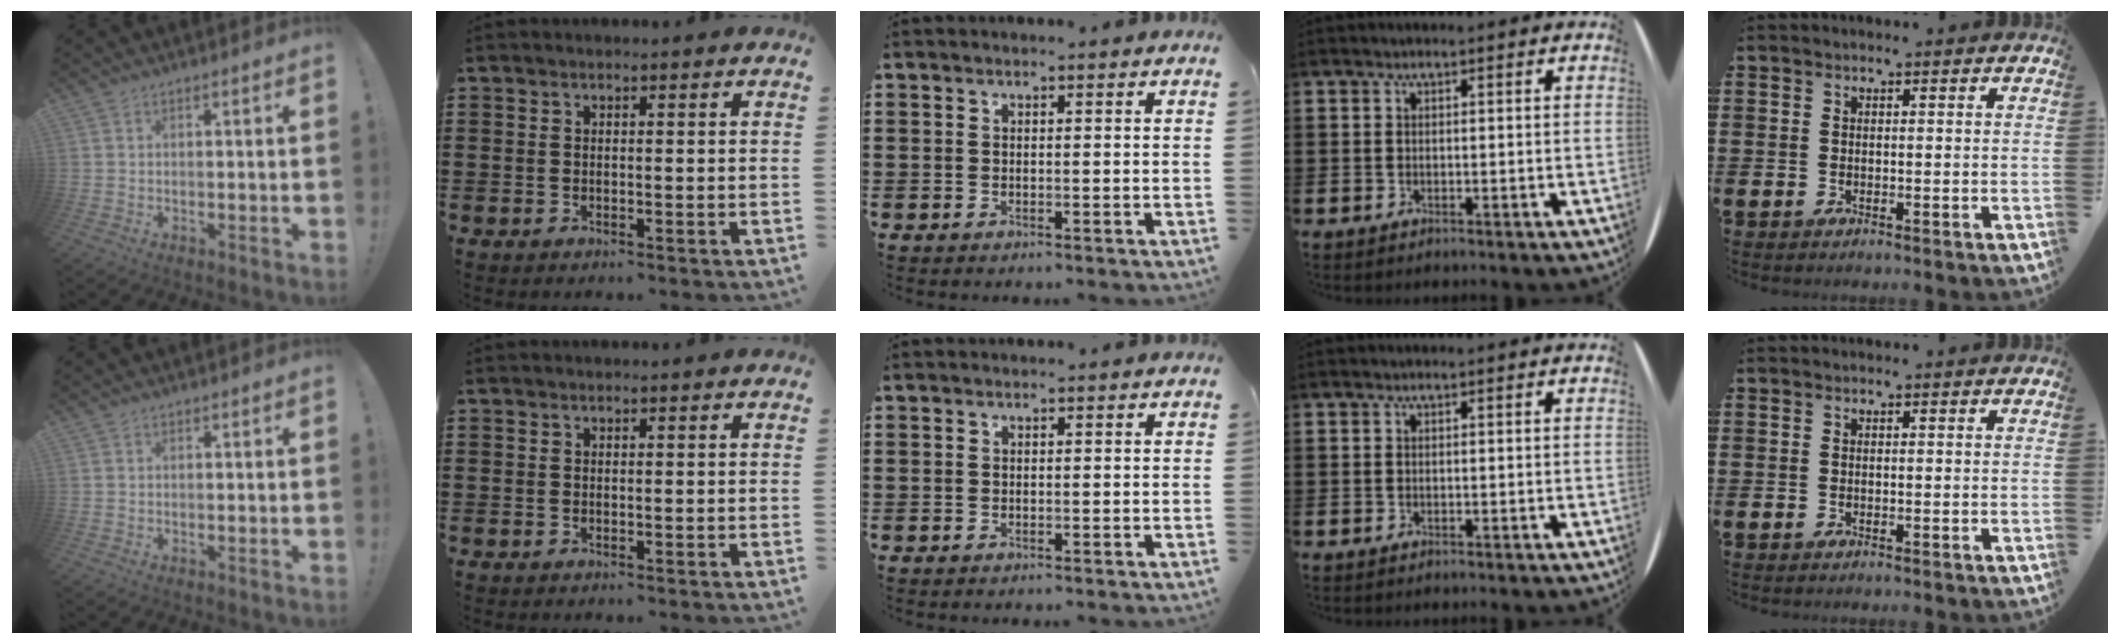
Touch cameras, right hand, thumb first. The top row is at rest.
{}